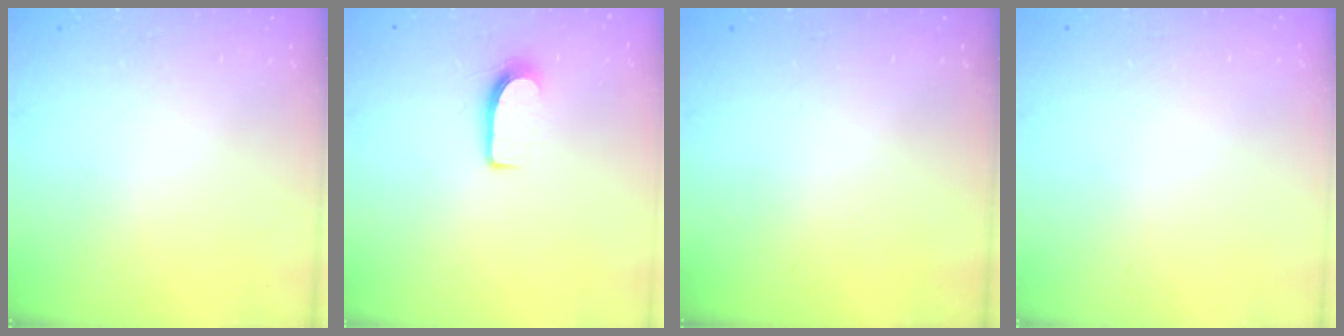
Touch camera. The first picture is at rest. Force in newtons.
{"total": 6.5, "press": 6.4, "slide": 0.6}
{"total": 0.0}
{"total": 0.0}